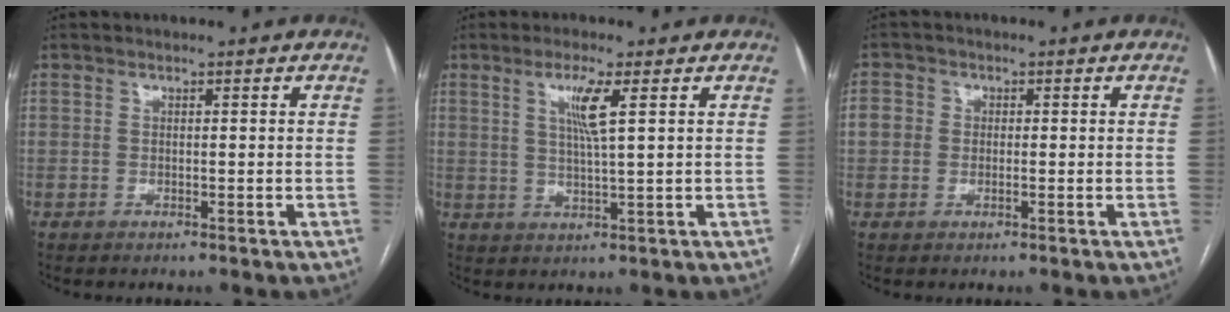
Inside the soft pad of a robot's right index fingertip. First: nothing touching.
{"total": 4.8, "force": [1.8, -0.4, 4.4], "torque": [-0.086, -0.003, 0.036]}
{"total": 3.0, "force": [0.1, 2.8, 1.1], "torque": [-0.019, 0.013, -0.001]}